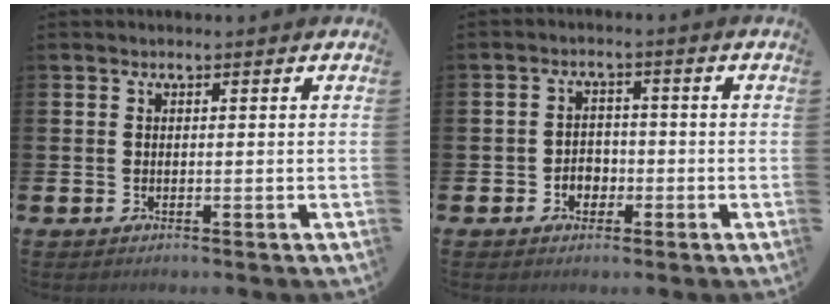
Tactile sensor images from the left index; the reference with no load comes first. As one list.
[{"total": 2.7, "force": [-1.3, 2.2, 0.9], "torque": [-0.021, 0.006, -0.030]}]